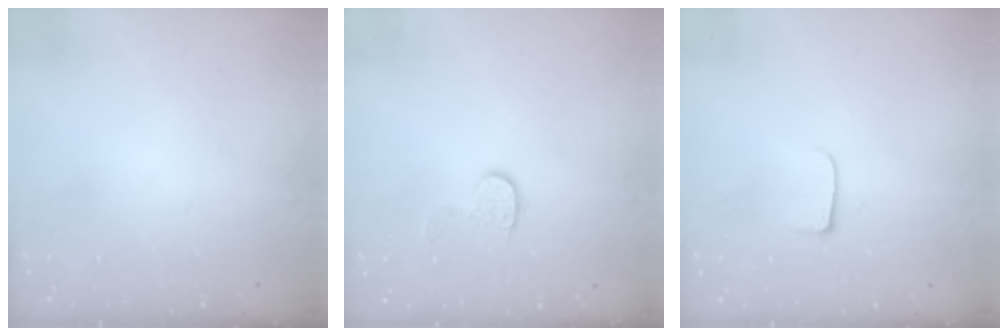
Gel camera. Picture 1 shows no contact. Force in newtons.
{"total": 6.9, "press": 6.9, "slide": 0.1}
{"total": 5.6, "press": 5.5, "slide": 0.7}